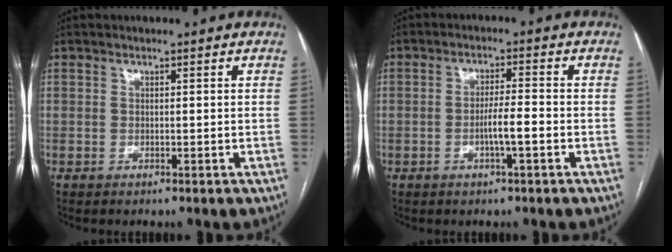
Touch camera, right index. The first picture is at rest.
{"total": 4.1, "force": [-1.4, 0.1, 3.9], "torque": [-0.068, 0.001, -0.025]}